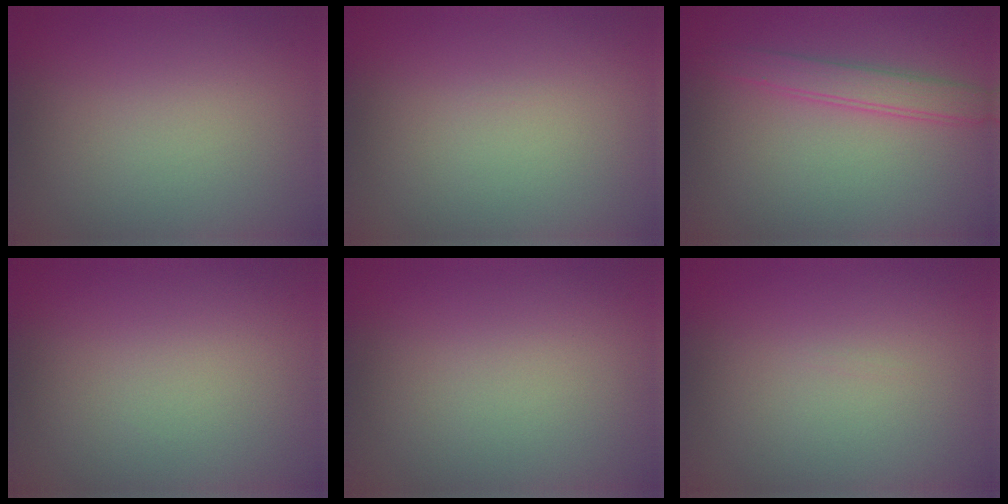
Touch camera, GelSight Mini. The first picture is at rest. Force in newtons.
{"total": 0.0}
{"total": 2.5, "press": 2.5, "slide": 0.1}
{"total": 0.0}
{"total": 0.0}
{"total": 0.0}